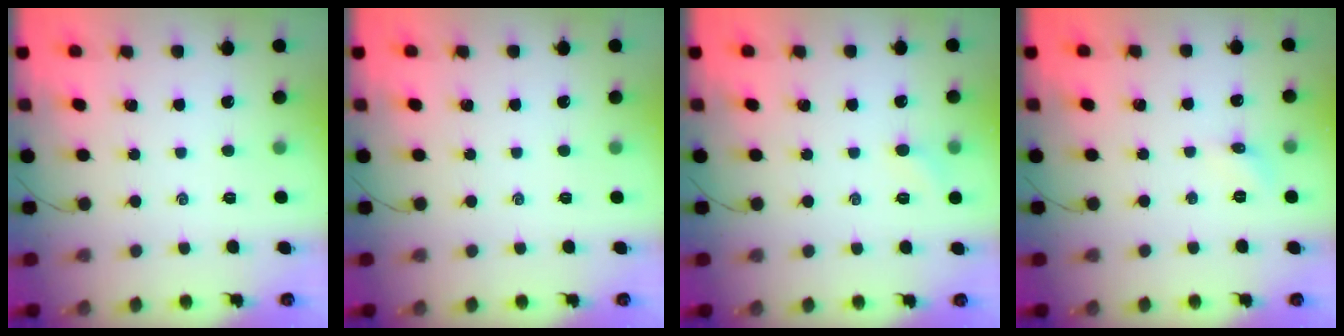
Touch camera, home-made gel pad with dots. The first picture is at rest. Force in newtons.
{"total": 0.0}
{"total": 4.0, "press": 3.8, "slide": 1.2}
{"total": 4.7, "press": 4.5, "slide": 1.5}